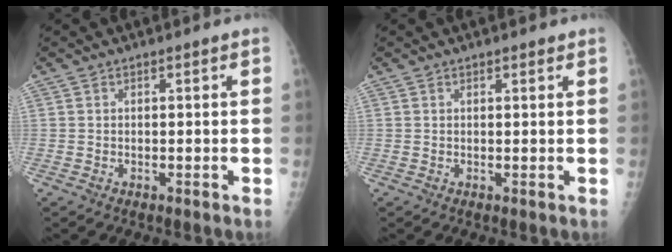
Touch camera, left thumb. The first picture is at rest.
{"total": 1.1, "force": [0.8, 0.3, 0.7], "torque": [-0.009, -0.003, 0.011]}